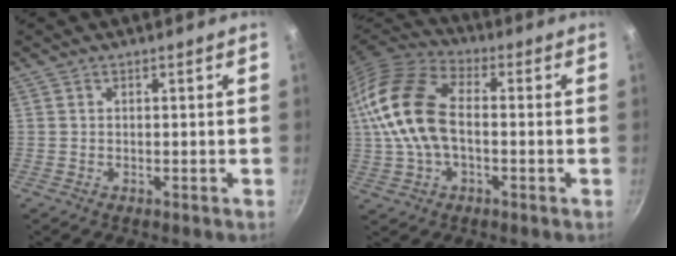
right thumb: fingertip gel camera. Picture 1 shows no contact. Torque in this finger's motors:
{"motor_torque": [-0.45, 1.85, 2.19, -0.16, 0.30]}